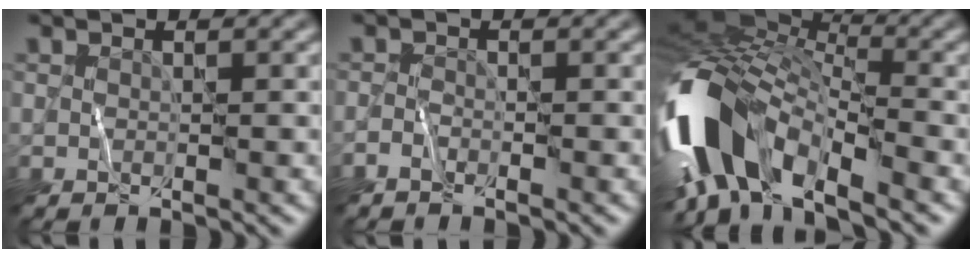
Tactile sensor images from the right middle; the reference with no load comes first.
{"total": 1.0, "force": [-1.0, 0.2, 0.3], "torque": [-0.005, 0.004, -0.023]}
{"total": 12.2, "force": [-5.3, 5.9, 9.3], "torque": [-0.183, 0.000, -0.106]}